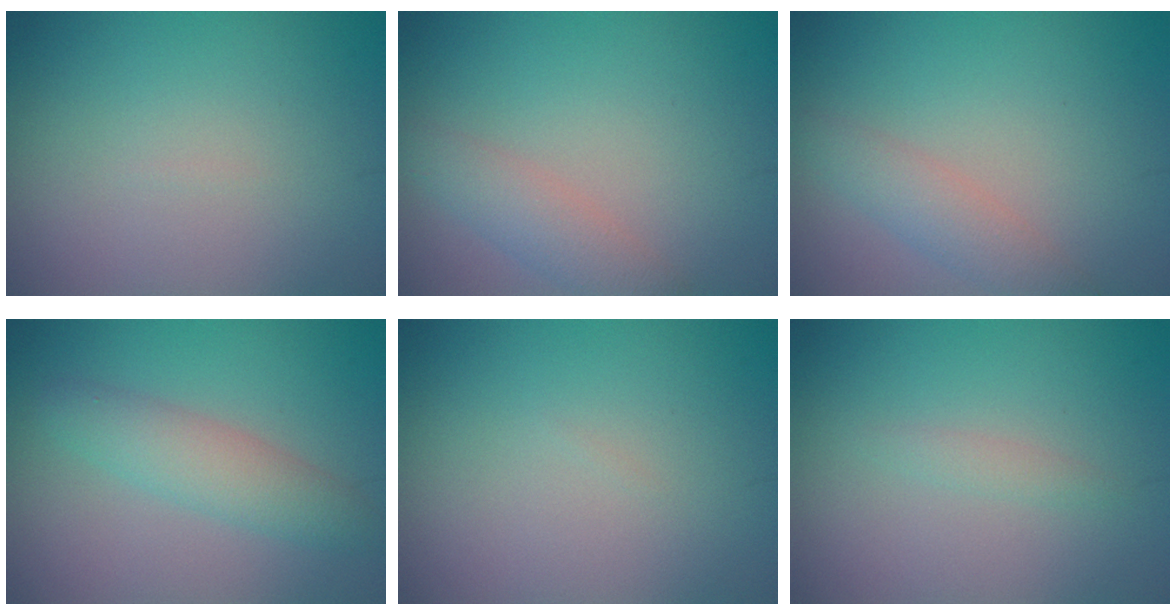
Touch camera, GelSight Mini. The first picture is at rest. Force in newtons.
{"total": 2.7, "press": 2.7, "slide": 0.0}
{"total": 2.6, "press": 2.6, "slide": 0.1}
{"total": 3.5, "press": 3.5, "slide": 0.0}
{"total": 0.0}
{"total": 0.9, "press": 0.9, "slide": 0.0}